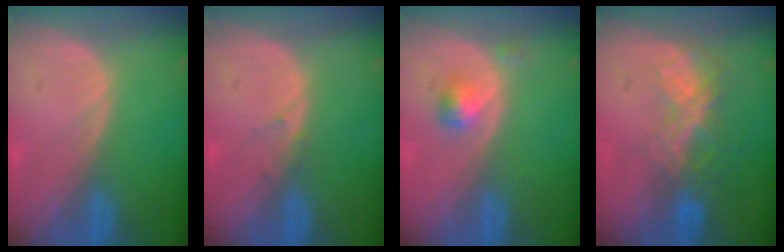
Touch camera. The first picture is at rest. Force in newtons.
{"total": 0.9, "press": 0.6, "slide": 0.6}
{"total": 2.4, "press": 2.4, "slide": 0.2}
{"total": 6.7, "press": 5.8, "slide": 3.3}